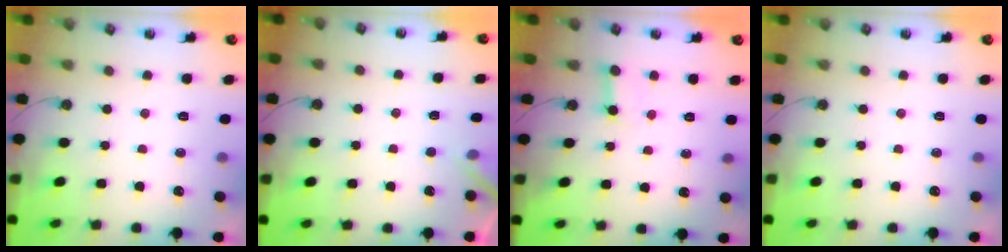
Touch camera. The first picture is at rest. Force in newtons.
{"total": 4.7, "press": 4.6, "slide": 0.6}
{"total": 3.9, "press": 3.9, "slide": 0.5}
{"total": 0.0}